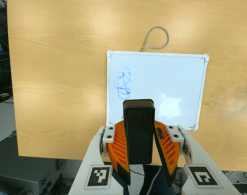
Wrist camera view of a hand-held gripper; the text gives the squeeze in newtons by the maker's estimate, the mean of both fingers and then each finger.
{"total": 7.1, "left": 6.7, "right": 7.5}